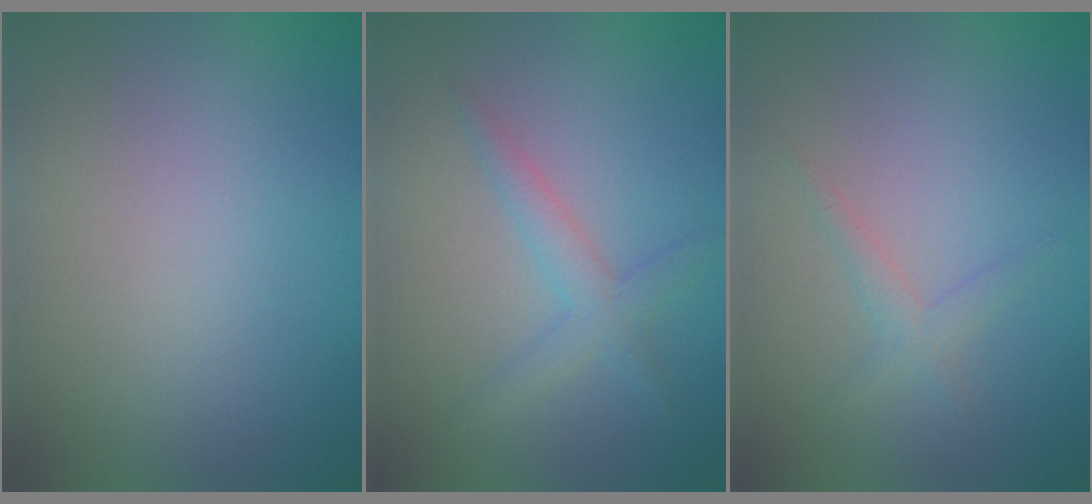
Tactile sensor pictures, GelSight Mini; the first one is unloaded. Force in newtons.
{"total": 2.3, "press": 2.3, "slide": 0.1}
{"total": 1.3, "press": 1.3, "slide": 0.2}